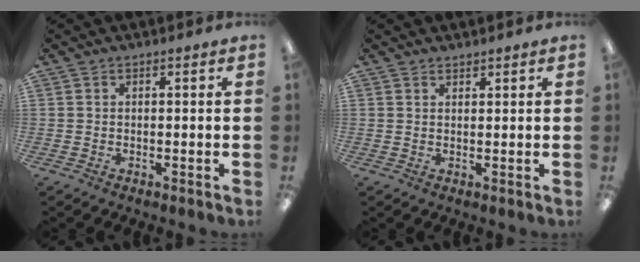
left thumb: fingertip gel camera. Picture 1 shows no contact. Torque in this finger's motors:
{"motor_torque": [-0.25, 0.24, -0.33, 0.13, -0.03]}